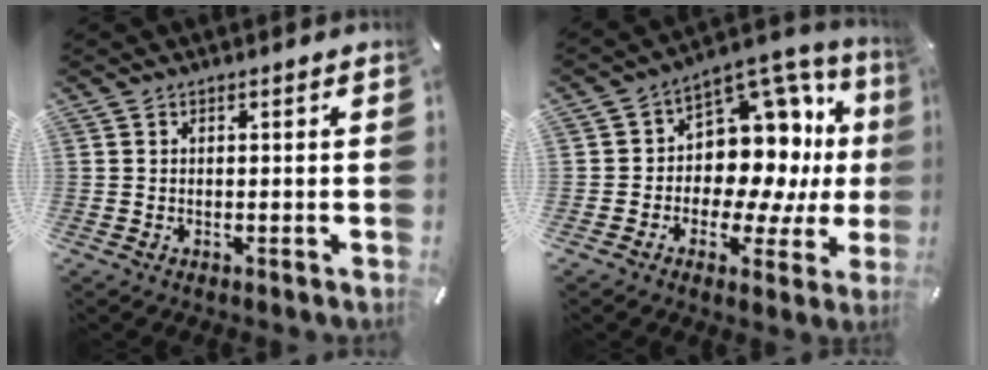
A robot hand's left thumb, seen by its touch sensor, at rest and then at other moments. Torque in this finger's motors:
{"motor_torque": [0.44, 0.49, 0.67, 0.43, 0.14]}